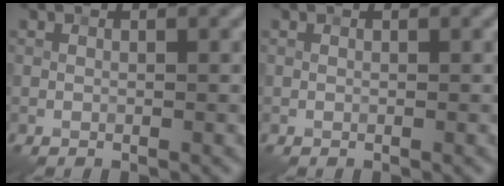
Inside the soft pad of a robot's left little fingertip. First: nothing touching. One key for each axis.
{"total": 0.0}